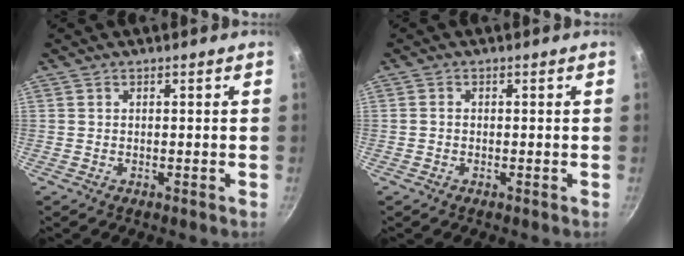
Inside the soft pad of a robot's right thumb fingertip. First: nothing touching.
{"total": 0.8, "force": [-0.2, 0.7, 0.4], "torque": [-0.007, 0.003, -0.006]}